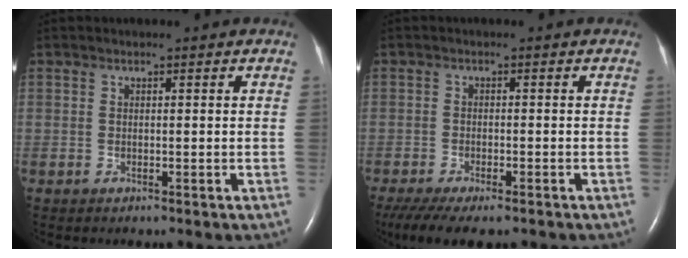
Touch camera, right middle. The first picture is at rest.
{"total": 10.9, "force": [-8.1, 3.4, 6.4], "torque": [-0.116, -0.015, -0.120]}